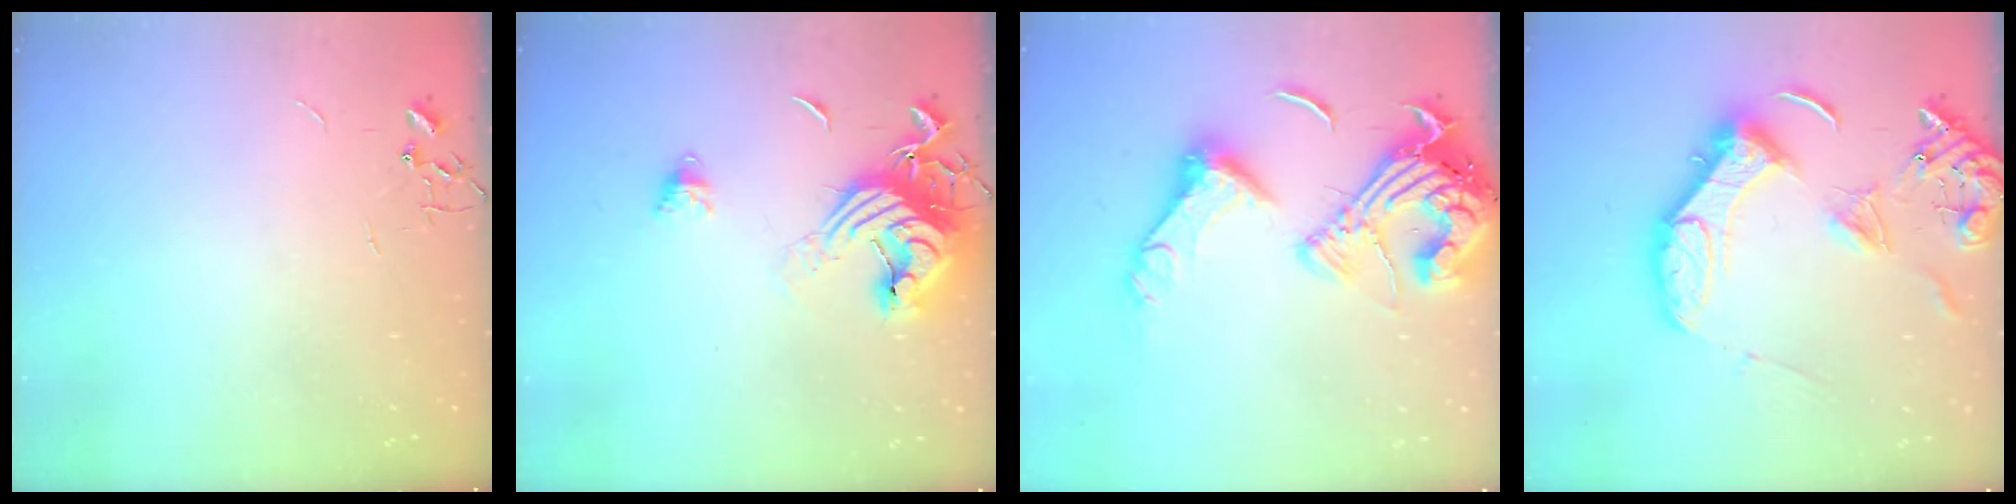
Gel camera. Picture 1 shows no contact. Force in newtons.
{"total": 14.8, "press": 14.7, "slide": 1.7}
{"total": 22.1, "press": 22.0, "slide": 2.5}
{"total": 16.4, "press": 16.3, "slide": 1.6}